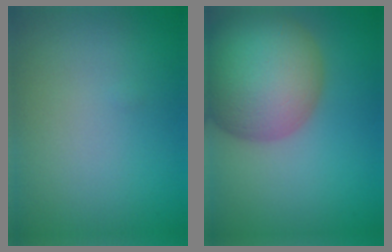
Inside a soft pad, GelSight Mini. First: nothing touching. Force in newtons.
{"total": 11.8, "press": 11.8, "slide": 0.7}